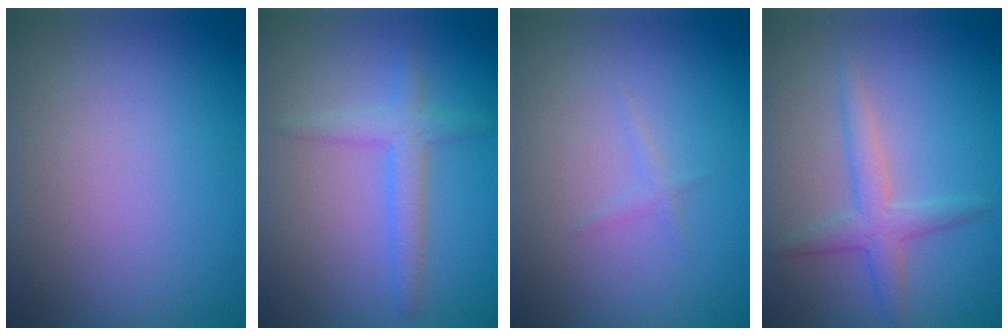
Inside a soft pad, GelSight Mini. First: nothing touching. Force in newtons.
{"total": 2.6, "press": 2.6, "slide": 0.1}
{"total": 0.7, "press": 0.7, "slide": 0.1}
{"total": 2.7, "press": 2.7, "slide": 0.0}